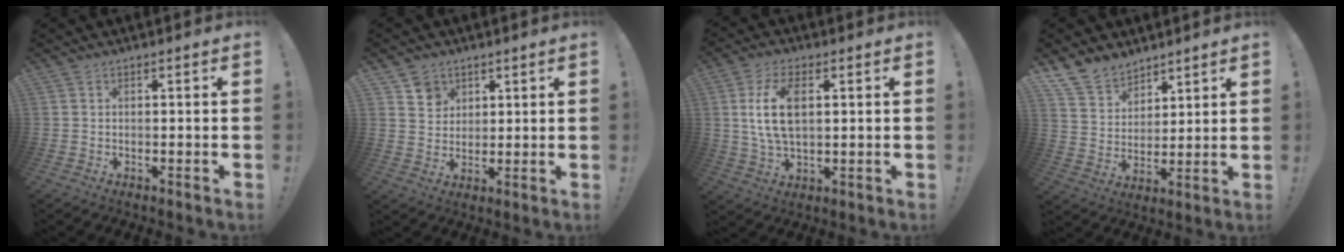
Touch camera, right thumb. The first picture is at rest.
{"total": 6.0, "force": [3.6, 4.8, 0.4], "torque": [0.006, -0.031, 0.066]}
{"total": 10.8, "force": [2.1, 5.8, 8.9], "torque": [-0.166, -0.002, 0.037]}
{"total": 10.9, "force": [8.8, 6.2, 1.9], "torque": [-0.045, -0.064, 0.173]}